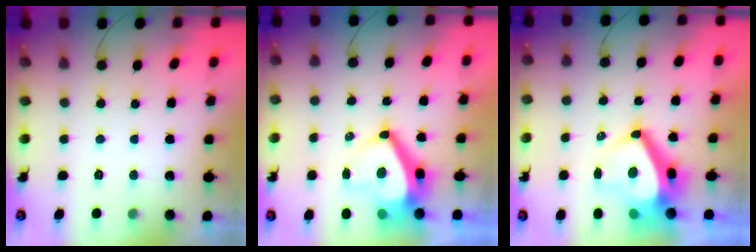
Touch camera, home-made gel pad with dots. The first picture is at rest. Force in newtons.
{"total": 10.1, "press": 10.1, "slide": 0.9}
{"total": 10.9, "press": 10.9, "slide": 0.9}